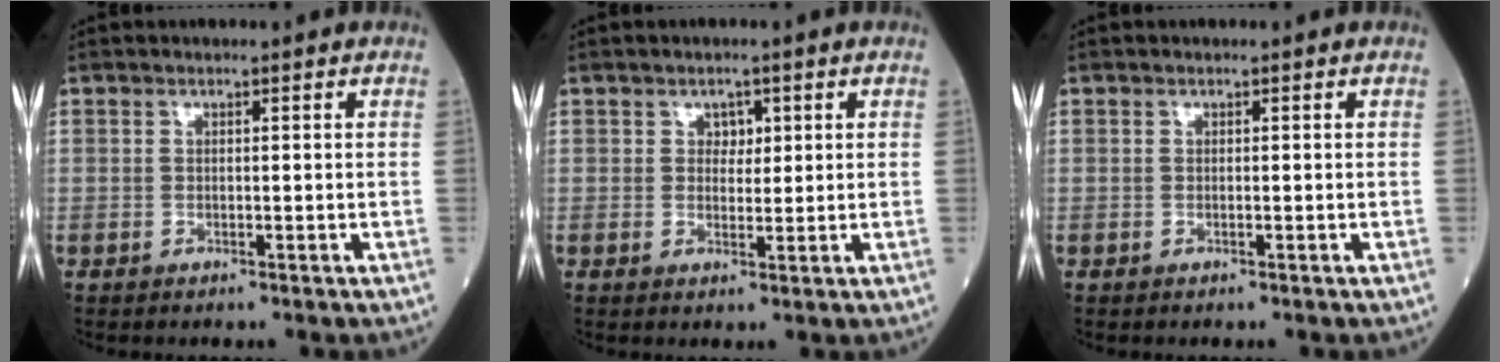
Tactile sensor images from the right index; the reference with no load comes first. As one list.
[{"total": 2.1, "force": [0.8, 1.5, 1.2], "torque": [-0.011, 0.000, 0.011]}, {"total": 0.0}]